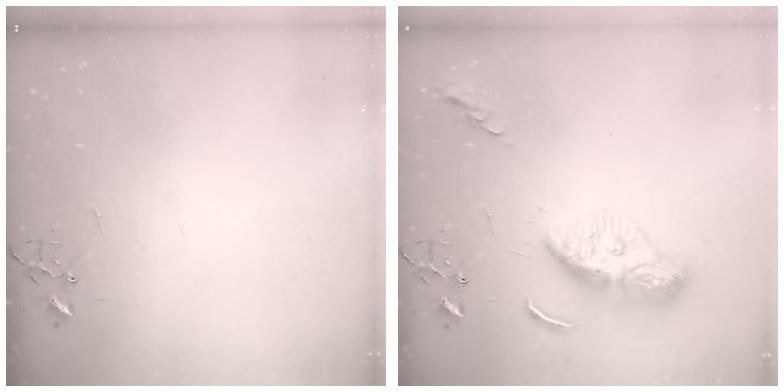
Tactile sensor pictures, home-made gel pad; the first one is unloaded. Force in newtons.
{"total": 11.6, "press": 11.6, "slide": 1.0}